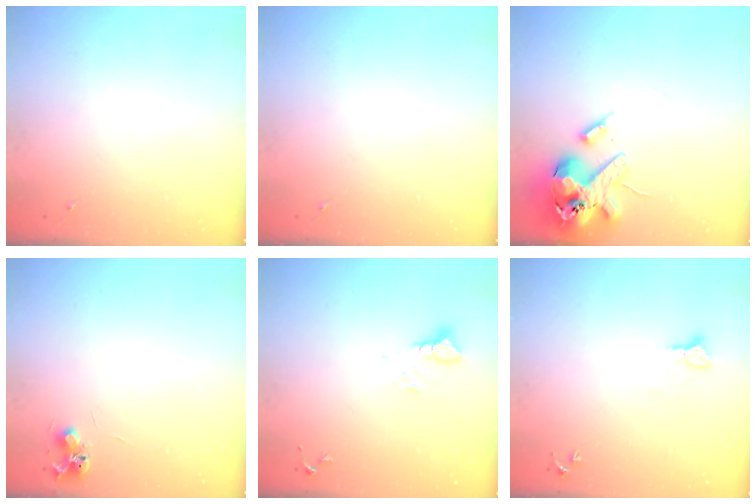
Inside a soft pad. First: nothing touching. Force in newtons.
{"total": 0.0}
{"total": 17.7, "press": 17.4, "slide": 2.9}
{"total": 6.5, "press": 6.5, "slide": 0.8}
{"total": 3.8, "press": 3.8, "slide": 0.2}
{"total": 2.3, "press": 2.3, "slide": 0.3}